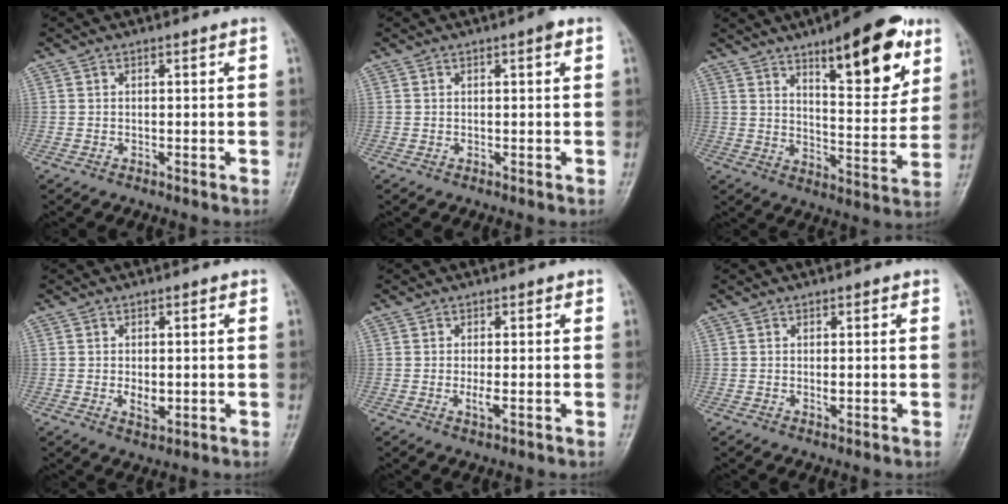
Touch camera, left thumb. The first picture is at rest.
{"total": 1.4, "force": [0.6, 0.3, 1.3], "torque": [-0.021, 0.001, 0.006]}
{"total": 17.9, "force": [10.0, 6.0, 13.6], "torque": [-0.153, -0.050, 0.148]}
{"total": 3.3, "force": [-0.3, 2.1, 2.6], "torque": [-0.034, -0.006, -0.002]}
{"total": 2.2, "force": [-0.2, 0.8, 2.0], "torque": [-0.040, -0.005, -0.006]}
{"total": 1.1, "force": [0.2, 0.7, 0.9], "torque": [-0.009, -0.001, 0.001]}